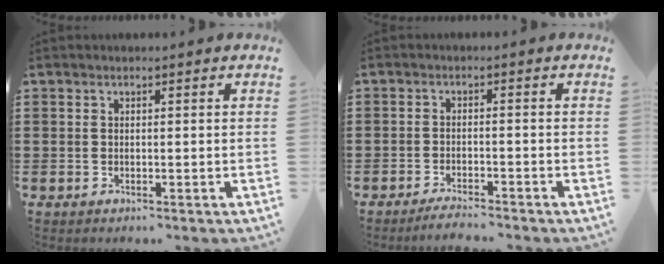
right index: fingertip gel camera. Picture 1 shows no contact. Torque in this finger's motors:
{"motor_torque": [-0.07, 0.00, 0.03, 0.00]}